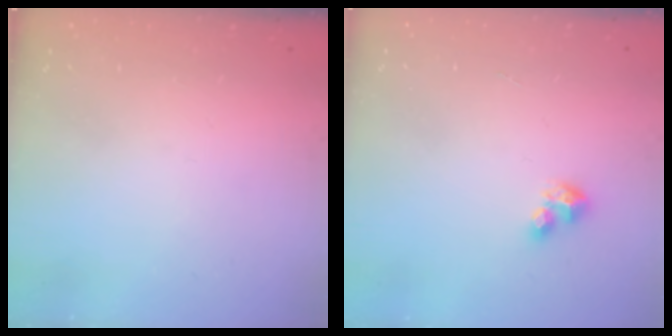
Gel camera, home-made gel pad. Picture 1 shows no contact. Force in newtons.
{"total": 2.8, "press": 2.8, "slide": 0.2}